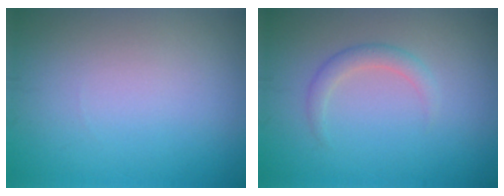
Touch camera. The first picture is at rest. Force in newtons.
{"total": 1.8, "press": 1.7, "slide": 0.1}